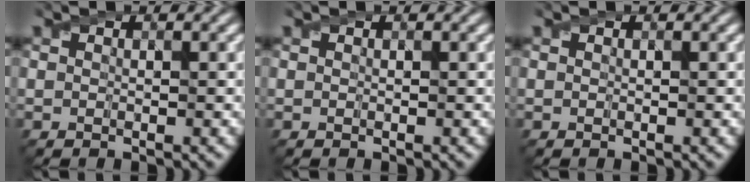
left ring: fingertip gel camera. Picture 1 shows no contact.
{"total": 0.0}
{"total": 0.0}